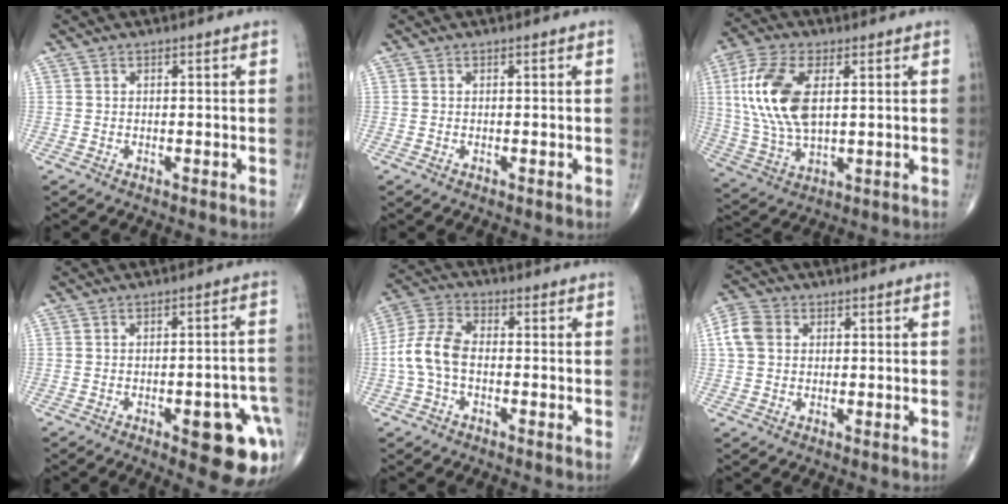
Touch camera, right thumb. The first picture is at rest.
{"total": 0.0}
{"total": 15.1, "force": [2.9, 7.7, 12.7], "torque": [-0.277, -0.003, 0.059]}
{"total": 13.7, "force": [-5.6, 4.5, 11.7], "torque": [-0.088, 0.030, -0.054]}
{"total": 8.5, "force": [-1.3, 5.0, 6.7], "torque": [-0.145, 0.027, -0.035]}
{"total": 5.4, "force": [1.0, 4.4, 3.1], "torque": [-0.063, 0.012, 0.013]}